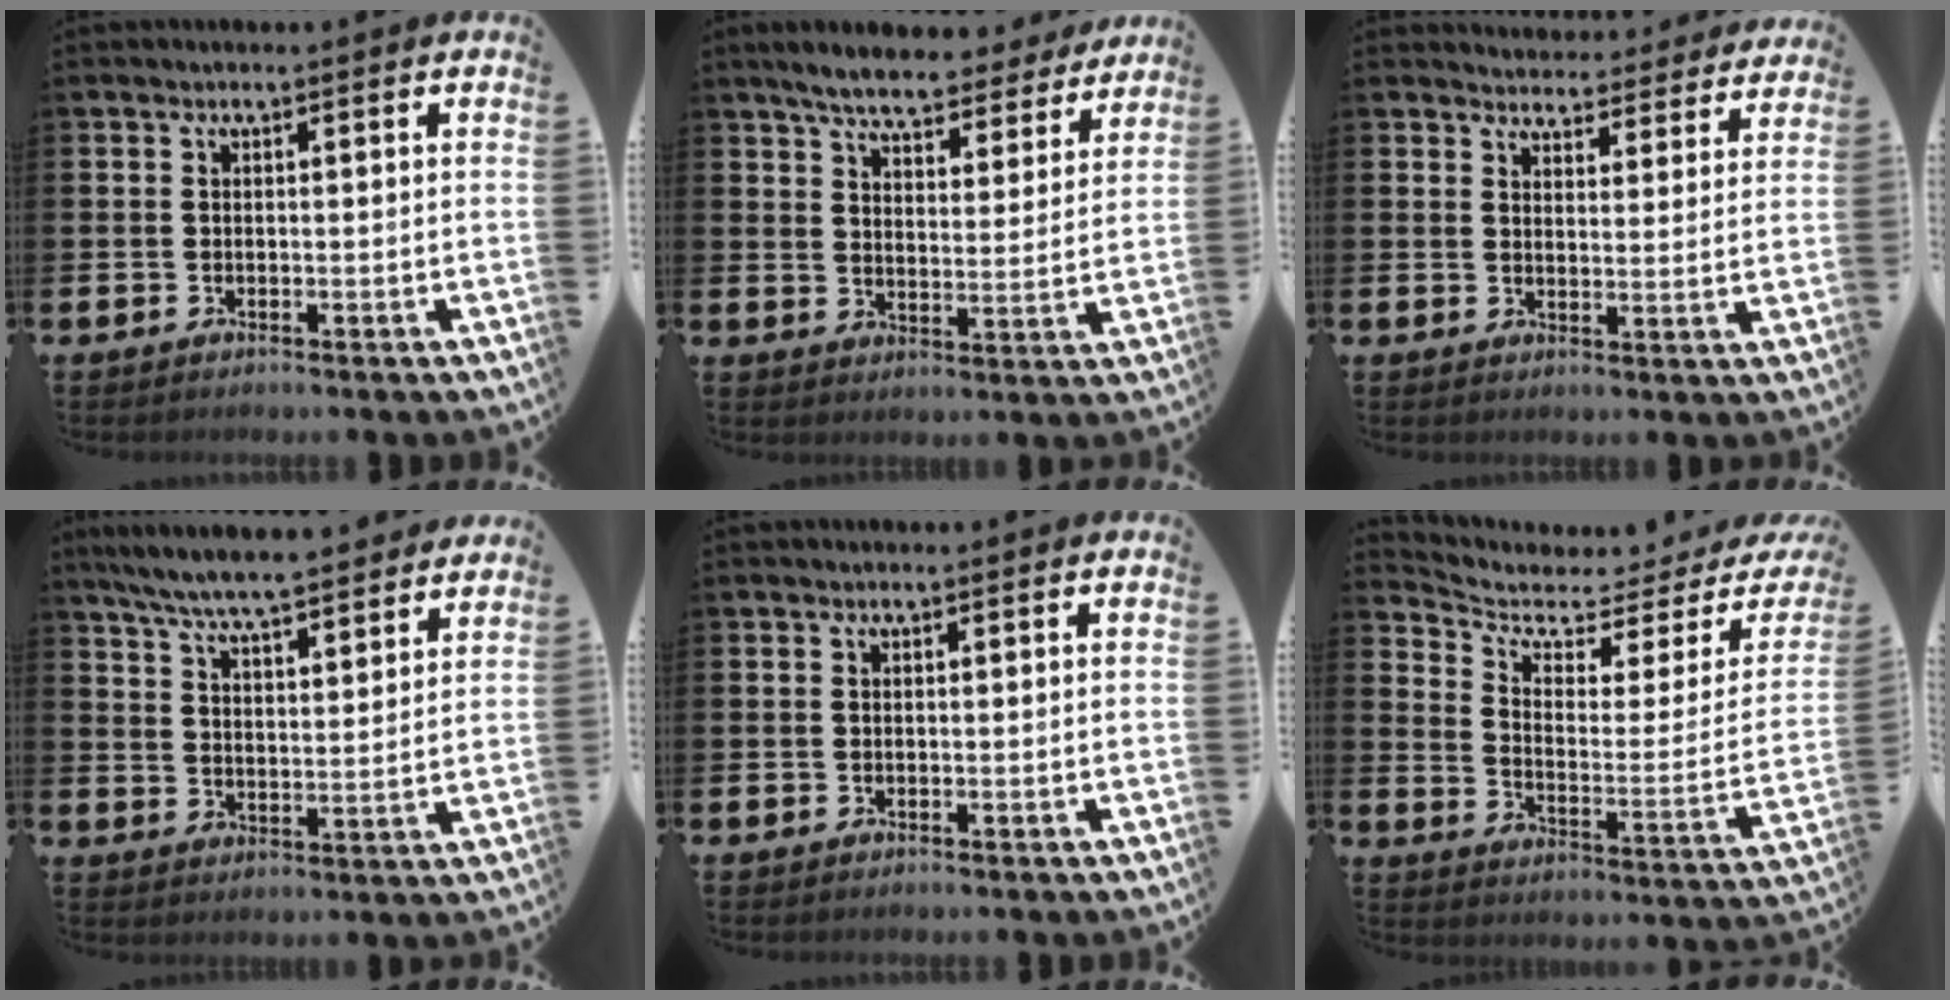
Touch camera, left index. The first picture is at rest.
{"total": 6.6, "force": [6.3, 1.2, 1.7], "torque": [-0.045, -0.038, 0.107]}
{"total": 4.3, "force": [4.2, 1.0, -0.1], "torque": [-0.002, -0.036, 0.070]}
{"total": 7.4, "force": [7.1, 0.3, 2.0], "torque": [-0.068, -0.044, 0.126]}
{"total": 0.0}
{"total": 4.5, "force": [3.8, 1.6, 1.7], "torque": [-0.051, -0.040, 0.054]}